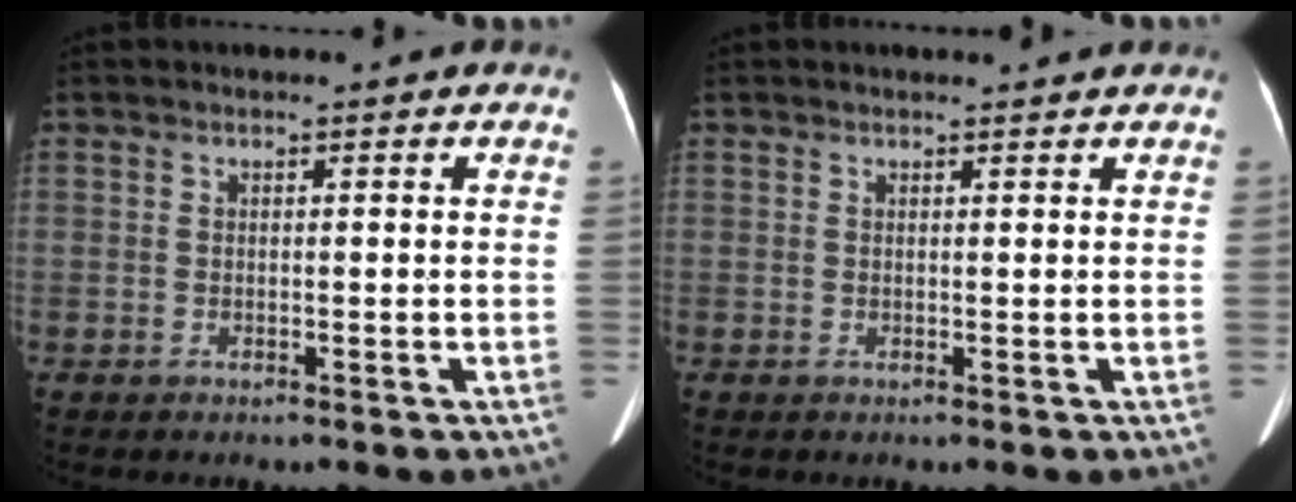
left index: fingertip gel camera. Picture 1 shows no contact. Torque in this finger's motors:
{"motor_torque": [-0.97, 0.76, -0.71, -0.09]}